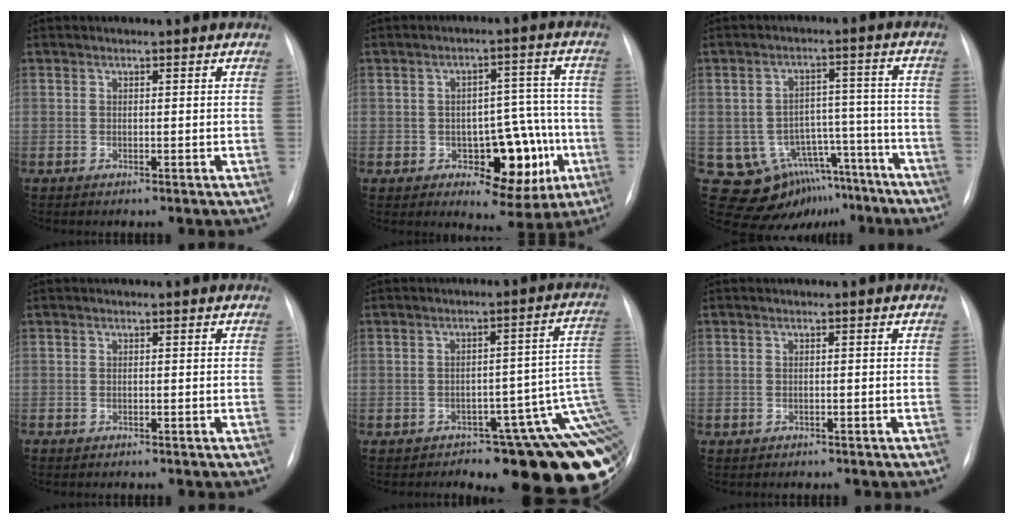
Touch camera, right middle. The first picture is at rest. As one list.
[{"total": 11.3, "force": [-3.3, 5.8, 9.2], "torque": [-0.108, 0.029, -0.033]}, {"total": 14.5, "force": [-8.7, 10.4, 5.1], "torque": [-0.055, 0.064, -0.103]}, {"total": 0.7, "force": [-0.7, 0.2, 0.2], "torque": [-0.004, 0.001, -0.008]}, {"total": 16.3, "force": [-7.7, 5.6, 13.3], "torque": [-0.044, 0.061, -0.082]}, {"total": 1.1, "force": [-0.8, 0.8, 0.1], "torque": [-0.007, 0.005, -0.007]}]